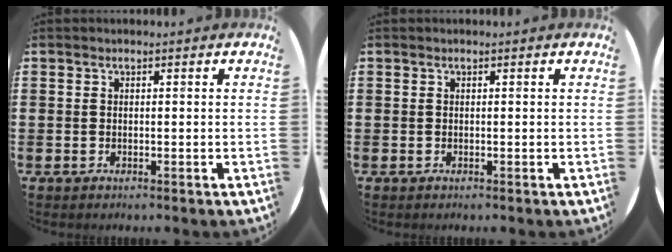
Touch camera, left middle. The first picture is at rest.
{"total": 0.0}